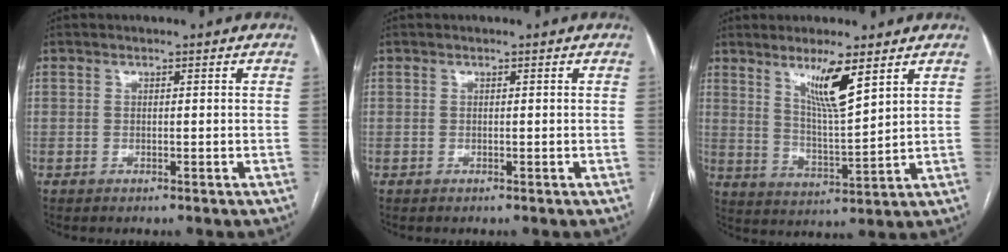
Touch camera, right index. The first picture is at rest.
{"total": 0.0}
{"total": 8.0, "force": [4.8, 0.3, 6.3], "torque": [-0.116, -0.016, 0.091]}